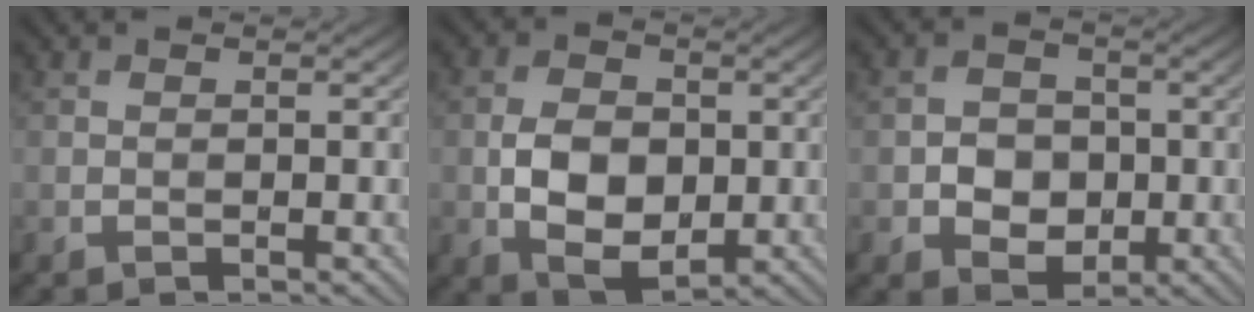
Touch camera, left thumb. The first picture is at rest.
{"total": 7.6, "force": [-0.8, 5.1, 5.5], "torque": [-0.108, -0.005, -0.018]}
{"total": 4.8, "force": [-1.1, 4.0, 2.6], "torque": [-0.044, -0.004, -0.023]}